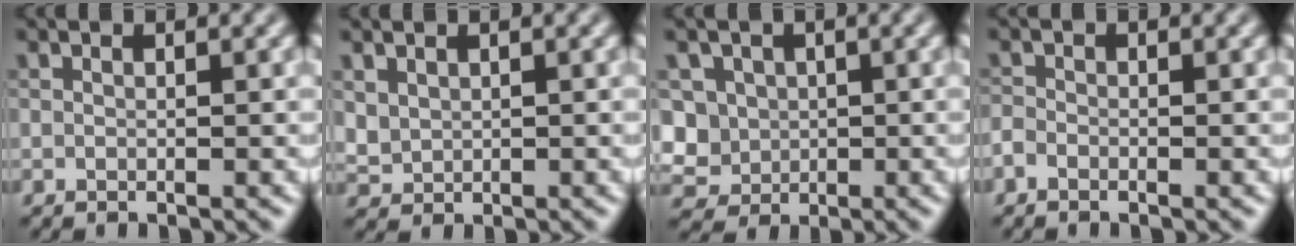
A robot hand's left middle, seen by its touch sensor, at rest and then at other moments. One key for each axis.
{"total": 1.4, "fx": 0.8, "fy": 1.1, "fz": 0.5, "tx": -0.013, "ty": -0.001, "tz": 0.022}
{"total": 6.2, "fx": 0.5, "fy": 5.7, "fz": 2.6, "tx": -0.058, "ty": 0.030, "tz": -0.008}
{"total": 0.9, "fx": -0.6, "fy": 0.5, "fz": 0.4, "tx": -0.007, "ty": 0.001, "tz": -0.017}